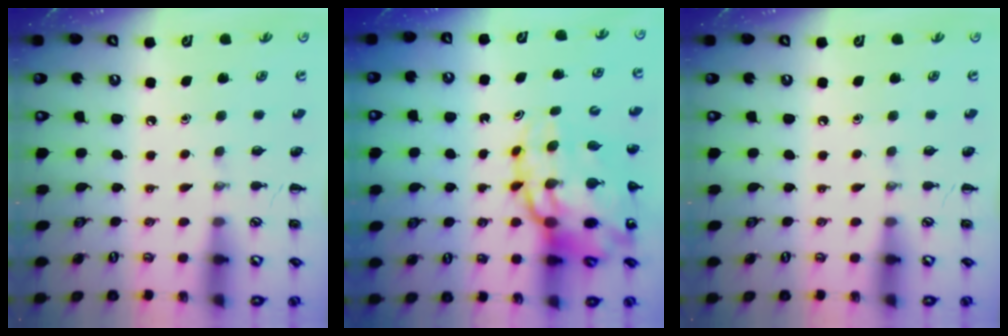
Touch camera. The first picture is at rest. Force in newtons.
{"total": 17.7, "press": 16.9, "slide": 5.1}
{"total": 0.0}